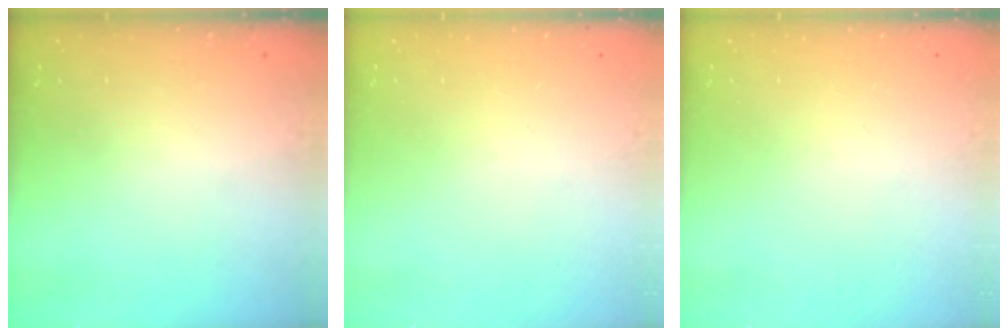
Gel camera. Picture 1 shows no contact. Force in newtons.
{"total": 0.0}
{"total": 0.0}